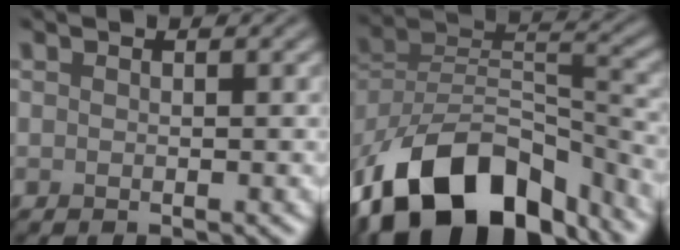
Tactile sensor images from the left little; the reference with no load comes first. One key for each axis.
{"total": 14.5, "fx": -8.9, "fy": 8.3, "fz": 7.9, "tx": -0.152, "ty": 0.011, "tz": -0.161}